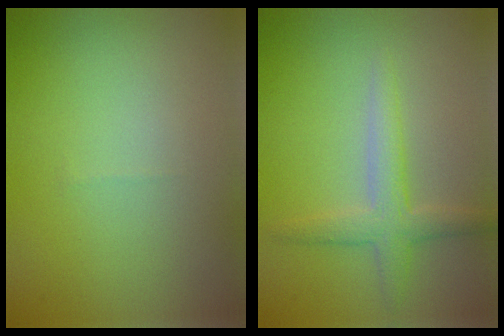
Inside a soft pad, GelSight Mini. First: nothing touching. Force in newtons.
{"total": 2.7, "press": 2.7, "slide": 0.0}